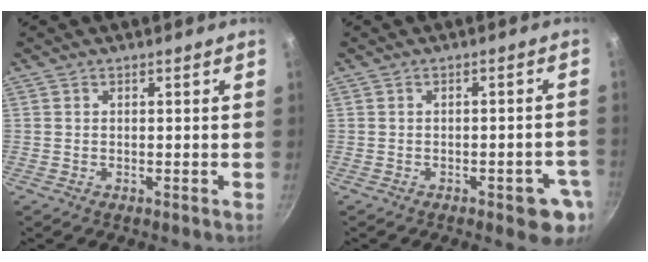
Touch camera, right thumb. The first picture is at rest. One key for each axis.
{"total": 6.9, "fx": -2.8, "fy": 2.5, "fz": 5.8, "tx": -0.050, "ty": 0.015, "tz": -0.027}